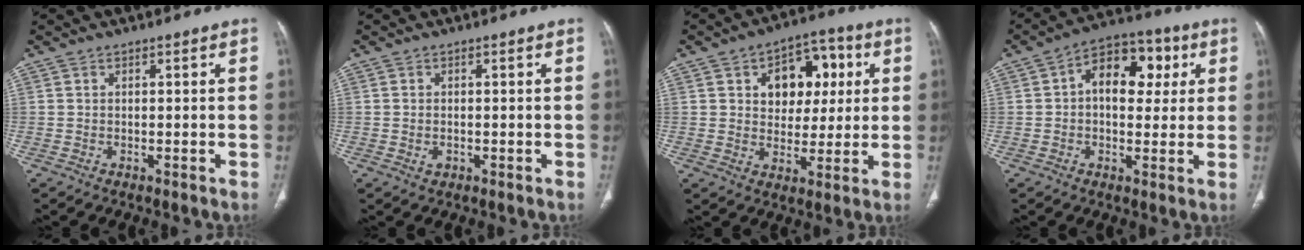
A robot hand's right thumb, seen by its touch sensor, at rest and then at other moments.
{"total": 1.5, "force": [-0.3, 1.1, 0.9], "torque": [-0.015, 0.004, -0.002]}
{"total": 12.9, "force": [3.5, 9.1, 8.4], "torque": [-0.066, 0.007, 0.053]}
{"total": 12.1, "force": [2.5, 7.9, 8.8], "torque": [-0.087, 0.019, 0.028]}